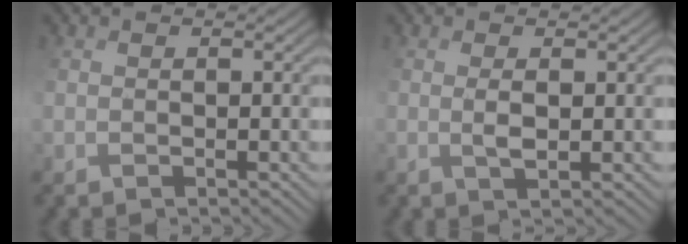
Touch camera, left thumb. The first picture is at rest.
{"total": 1.8, "force": [0.9, 0.0, 1.5], "torque": [-0.033, 0.005, 0.024]}